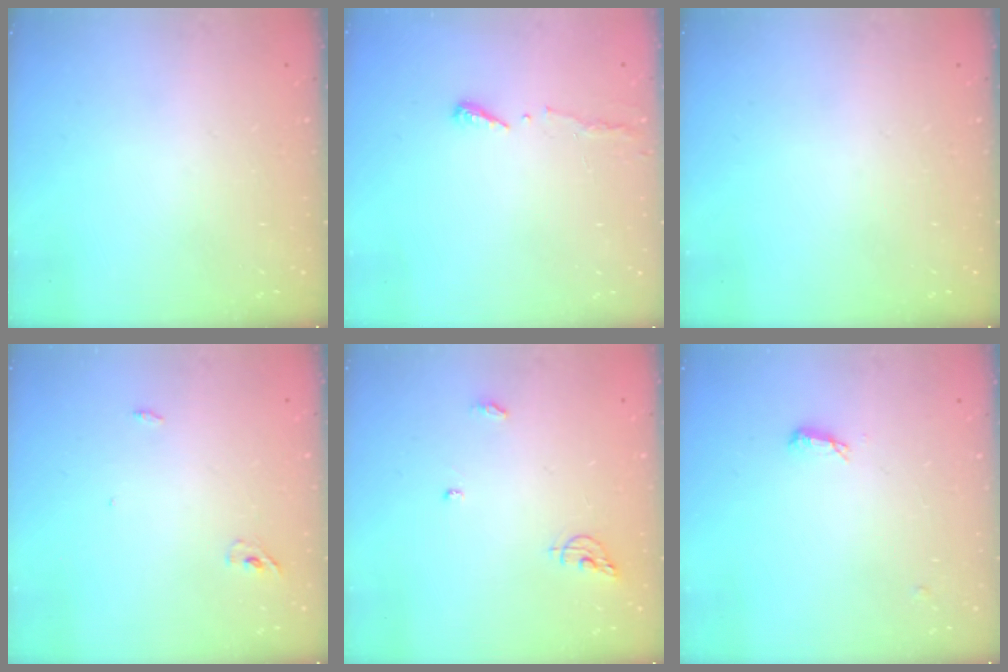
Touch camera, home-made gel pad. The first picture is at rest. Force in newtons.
{"total": 3.5, "press": 3.4, "slide": 0.3}
{"total": 0.0}
{"total": 6.0, "press": 2.8, "slide": 5.3}
{"total": 6.5, "press": 6.5, "slide": 0.5}
{"total": 6.1, "press": 5.8, "slide": 1.6}